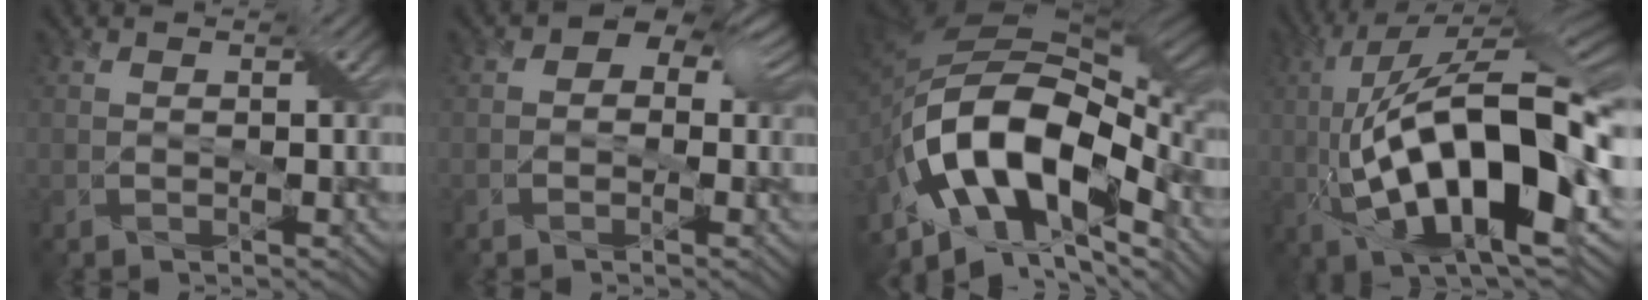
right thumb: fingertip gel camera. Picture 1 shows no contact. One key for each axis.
{"total": 5.6, "fx": 1.5, "fy": 4.1, "fz": 3.4, "tx": -0.039, "ty": 0.028, "tz": -0.013}
{"total": 17.6, "fx": -5.9, "fy": 9.6, "fz": 13.5, "tx": -0.282, "ty": -0.001, "tz": -0.118}
{"total": 18.8, "fx": -2.1, "fy": 6.4, "fz": 17.6, "tx": -0.333, "ty": 0.033, "tz": -0.042}